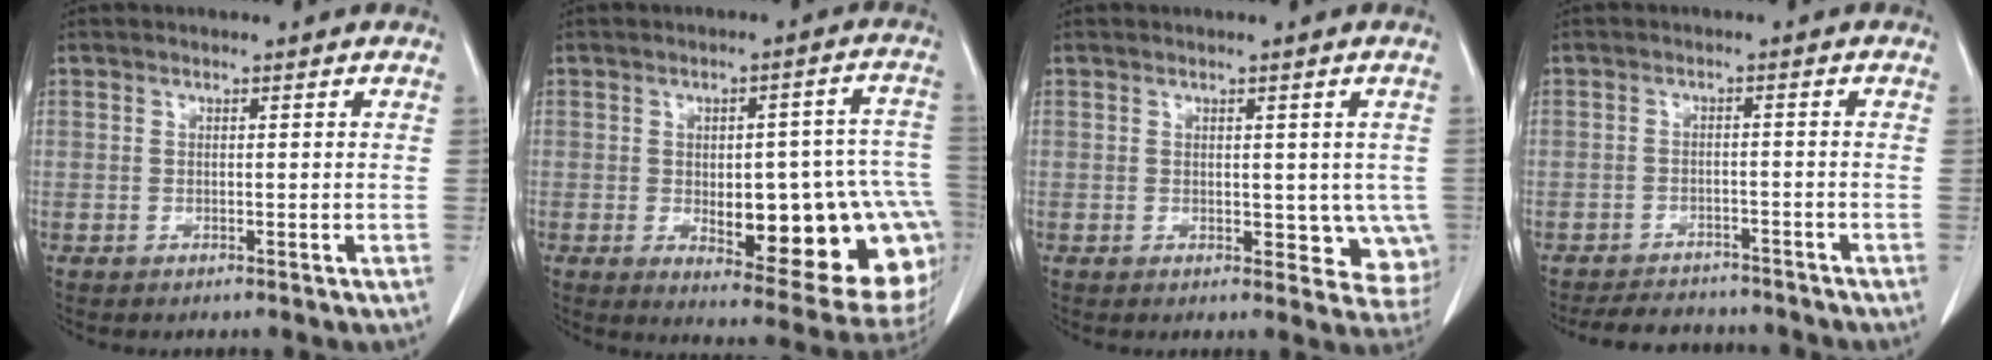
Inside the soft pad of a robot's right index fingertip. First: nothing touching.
{"total": 21.7, "force": [-5.3, 7.6, 19.7], "torque": [-0.156, 0.025, -0.046]}
{"total": 5.9, "force": [-0.1, 4.0, 4.4], "torque": [-0.021, -0.005, 0.004]}
{"total": 8.3, "force": [-7.6, 2.8, 2.1], "torque": [-0.029, 0.000, -0.099]}